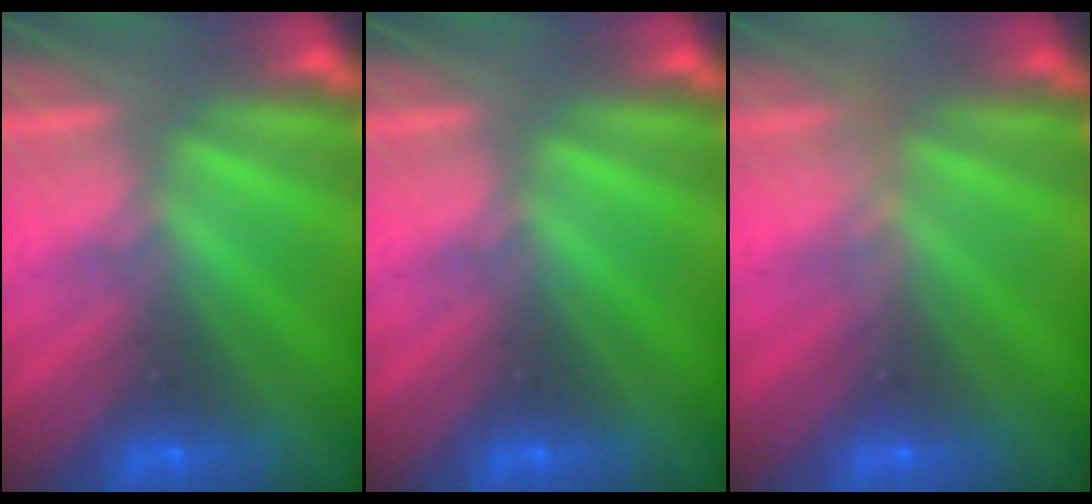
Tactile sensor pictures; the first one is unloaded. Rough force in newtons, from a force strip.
{"total": 0.0}
{"total": 3.6}